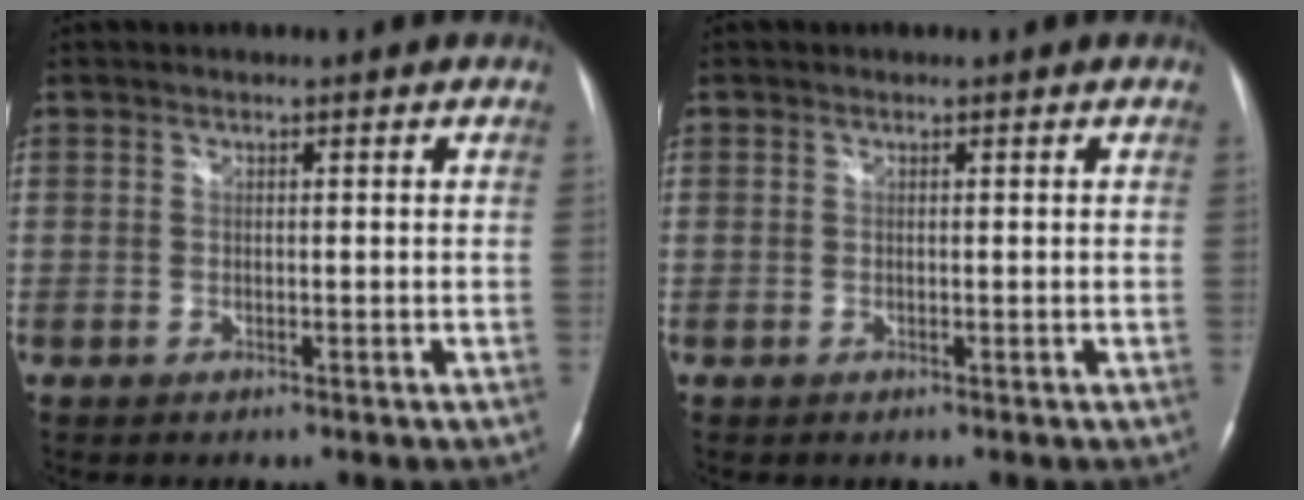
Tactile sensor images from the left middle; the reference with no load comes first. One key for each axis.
{"total": 0.0}